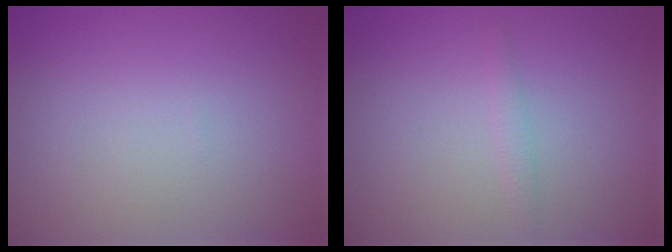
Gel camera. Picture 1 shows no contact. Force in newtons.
{"total": 0.9, "press": 0.9, "slide": 0.1}